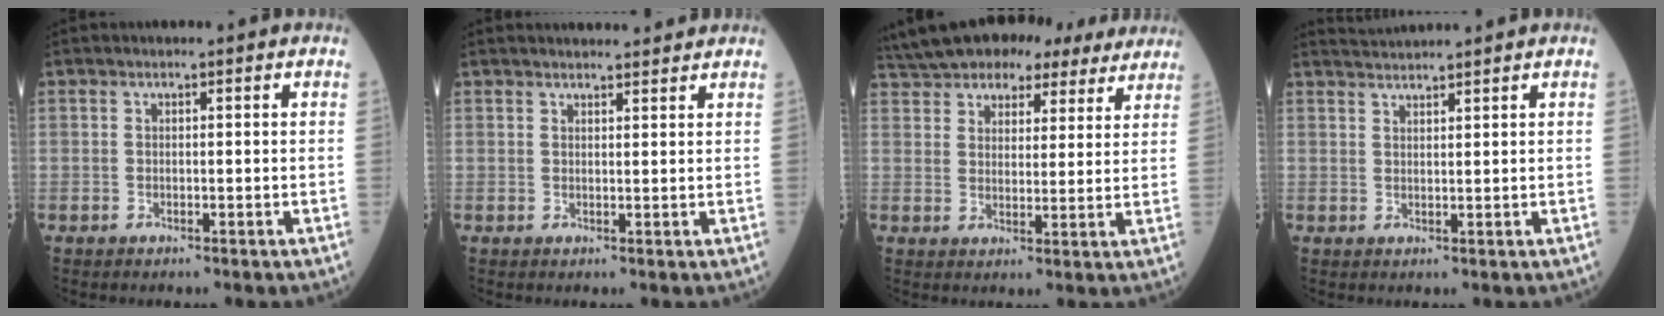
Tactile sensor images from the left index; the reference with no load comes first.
{"total": 7.8, "force": [7.4, 1.0, 2.2], "torque": [-0.026, 0.020, 0.089]}
{"total": 19.5, "force": [16.3, 8.0, 7.3], "torque": [-0.141, 0.050, 0.227]}
{"total": 4.0, "force": [3.9, -0.9, 0.6], "torque": [-0.013, 0.023, 0.071]}